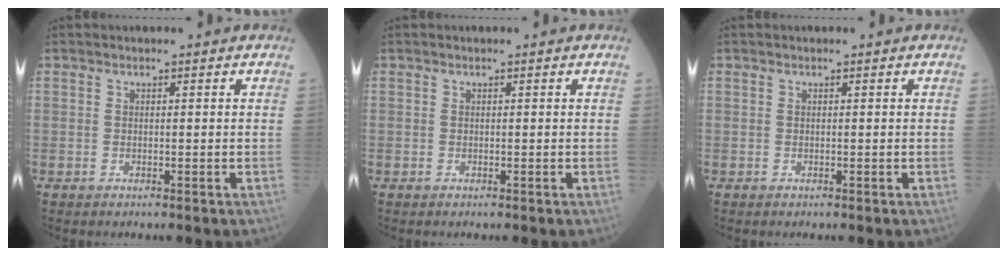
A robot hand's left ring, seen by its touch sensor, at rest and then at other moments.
{"total": 0.0}
{"total": 0.0}